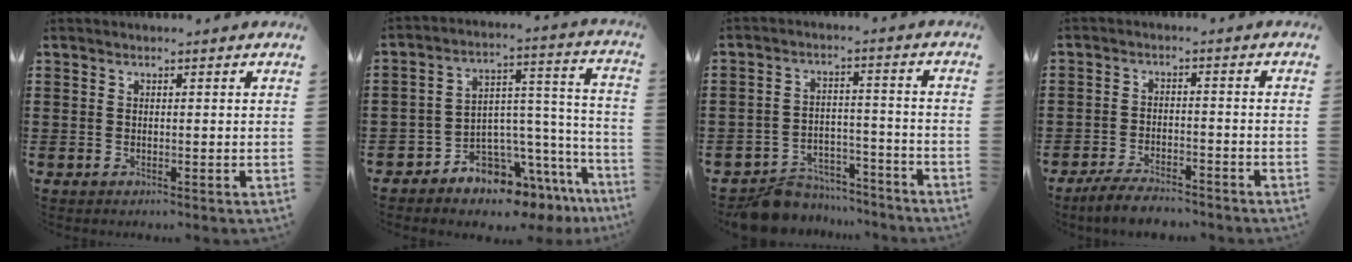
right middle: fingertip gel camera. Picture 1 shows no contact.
{"total": 6.6, "force": [-6.2, 2.2, 0.6], "torque": [-0.008, -0.004, -0.120]}
{"total": 7.7, "force": [-7.5, 1.9, 1.0], "torque": [-0.010, 0.027, -0.144]}
{"total": 4.4, "force": [-4.2, 0.9, 1.1], "torque": [-0.026, 0.007, -0.086]}